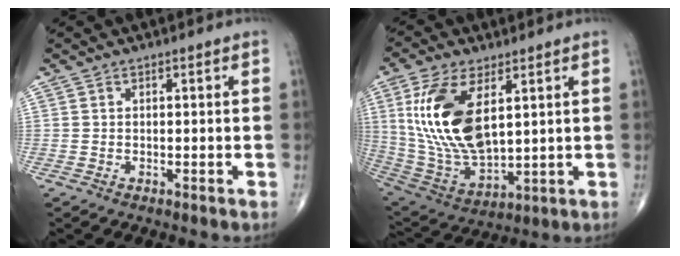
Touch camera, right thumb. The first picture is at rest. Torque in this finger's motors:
{"motor_torque": [-0.67, 1.74, 1.78, 0.99, 0.53]}